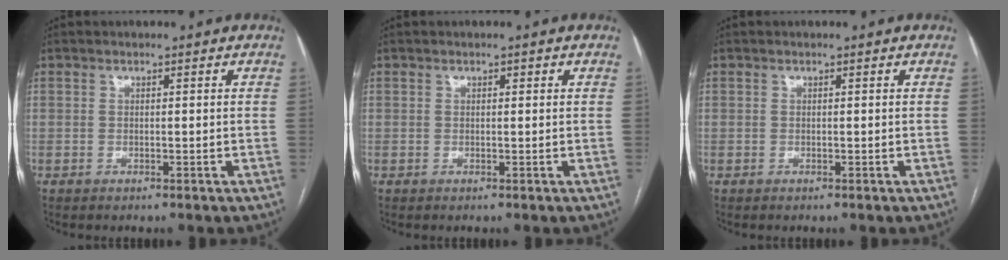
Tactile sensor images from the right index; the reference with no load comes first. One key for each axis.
{"total": 0.5, "fx": 0.2, "fy": 0.3, "fz": 0.4, "tx": -0.006, "ty": 0.002, "tz": 0.002}
{"total": 0.0}